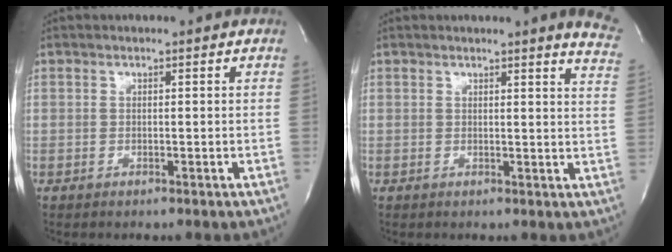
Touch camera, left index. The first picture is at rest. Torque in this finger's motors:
{"motor_torque": [0.21, -0.23, 0.28, 0.01]}